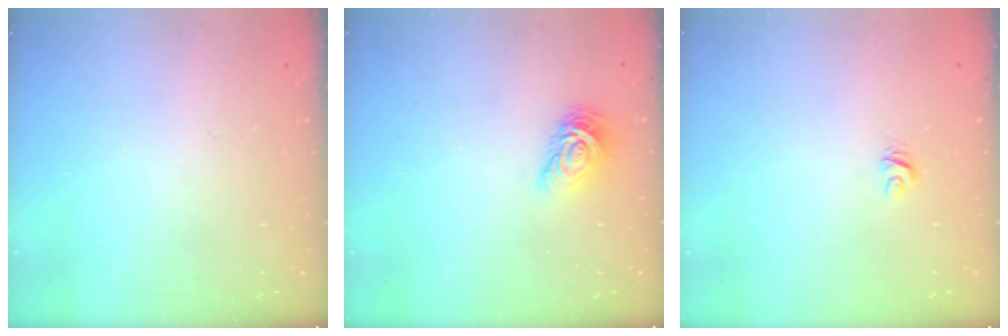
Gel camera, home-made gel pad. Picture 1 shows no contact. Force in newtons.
{"total": 7.7, "press": 7.6, "slide": 0.7}
{"total": 4.5, "press": 4.5, "slide": 0.0}